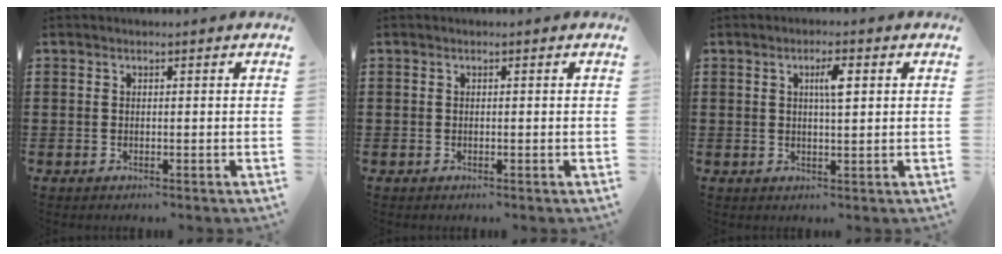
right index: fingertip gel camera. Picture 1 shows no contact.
{"total": 0.0}
{"total": 3.5, "force": [1.0, 0.8, 3.3], "torque": [-0.059, 0.006, 0.011]}